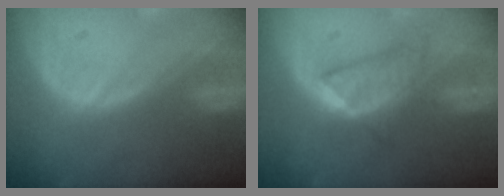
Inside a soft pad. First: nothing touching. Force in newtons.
{"total": 6.3, "press": 5.5, "slide": 3.1}